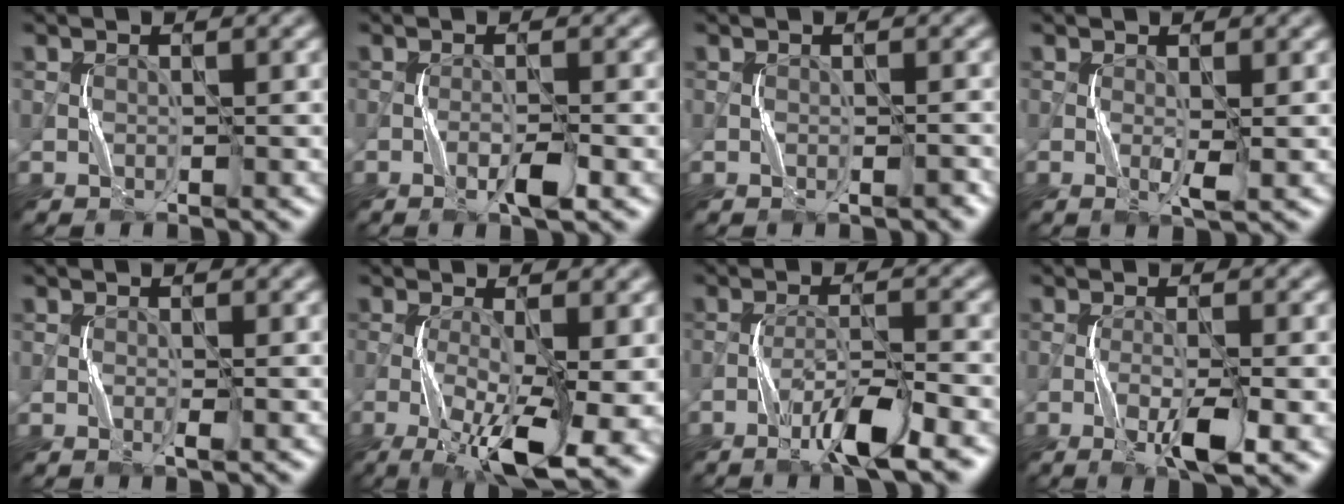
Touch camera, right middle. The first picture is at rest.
{"total": 2.1, "force": [-1.1, 0.1, 1.8], "torque": [-0.033, 0.003, -0.022]}
{"total": 1.2, "force": [-0.5, 0.5, 1.0], "torque": [-0.014, 0.000, -0.007]}
{"total": 1.5, "force": [0.0, 0.3, 1.5], "torque": [-0.030, -0.003, 0.001]}
{"total": 0.8, "force": [-0.1, 0.0, 0.8], "torque": [-0.014, -0.002, -0.003]}
{"total": 10.8, "force": [-4.1, 2.9, 9.5], "torque": [-0.172, -0.010, -0.066]}
{"total": 4.8, "force": [-3.1, 0.4, 3.6], "torque": [-0.068, 0.005, -0.059]}
{"total": 4.3, "force": [-1.8, 0.5, 3.9], "torque": [-0.072, -0.003, -0.032]}